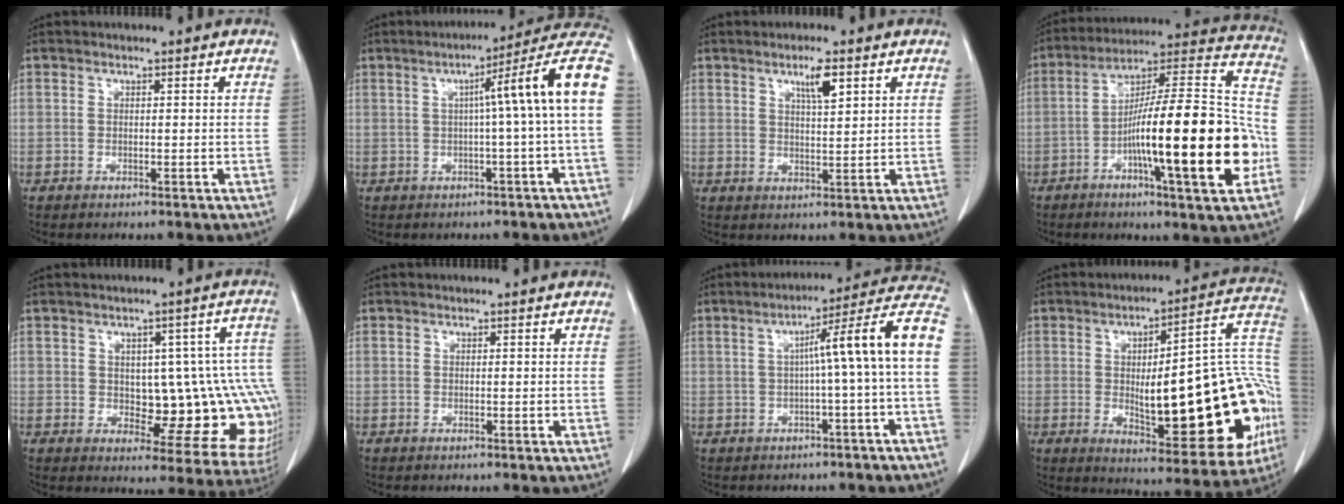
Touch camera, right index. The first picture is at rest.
{"total": 12.1, "force": [1.2, -1.3, 12.0], "torque": [-0.148, 0.036, 0.008]}
{"total": 4.1, "force": [2.2, 0.5, 3.4], "torque": [-0.059, -0.002, 0.039]}
{"total": 23.7, "force": [-6.4, 2.1, 22.8], "torque": [-0.325, 0.007, -0.102]}
{"total": 14.5, "force": [-0.6, 5.9, 13.3], "torque": [-0.118, 0.026, 0.008]}
{"total": 0.0}
{"total": 11.9, "force": [-0.3, -1.3, 11.8], "torque": [-0.149, 0.034, -0.012]}
{"total": 26.8, "force": [-3.8, 6.9, 25.6], "torque": [-0.269, 0.025, -0.035]}